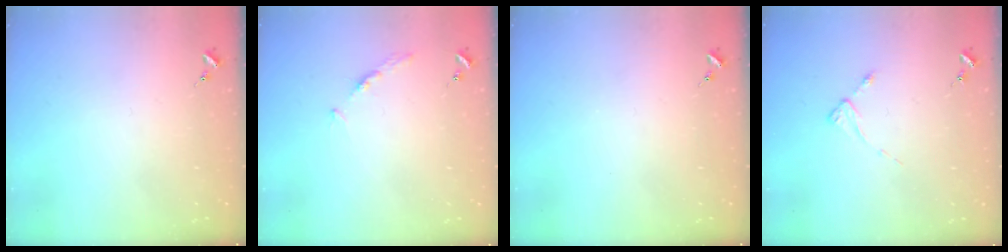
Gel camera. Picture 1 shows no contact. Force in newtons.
{"total": 3.9, "press": 3.9, "slide": 0.5}
{"total": 0.0}
{"total": 2.4, "press": 2.4, "slide": 0.3}